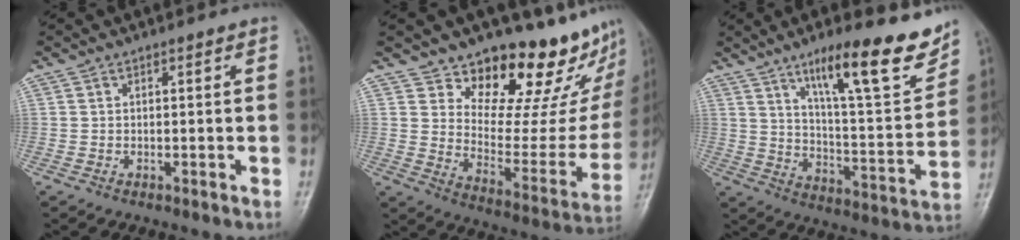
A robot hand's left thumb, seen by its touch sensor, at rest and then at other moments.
{"total": 22.4, "force": [17.5, 9.3, 10.4], "torque": [-0.091, -0.134, 0.236]}
{"total": 19.5, "force": [12.6, 4.2, 14.2], "torque": [-0.177, -0.067, 0.201]}